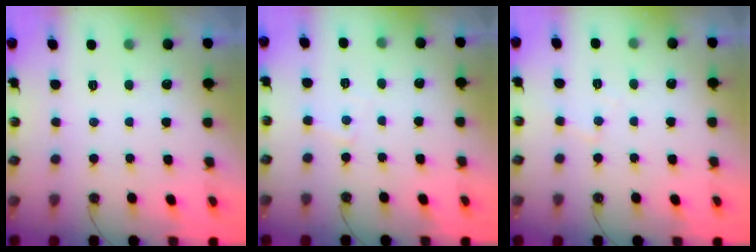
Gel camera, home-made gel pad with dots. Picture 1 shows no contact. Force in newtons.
{"total": 4.2, "press": 4.2, "slide": 0.5}
{"total": 4.8, "press": 4.7, "slide": 0.7}